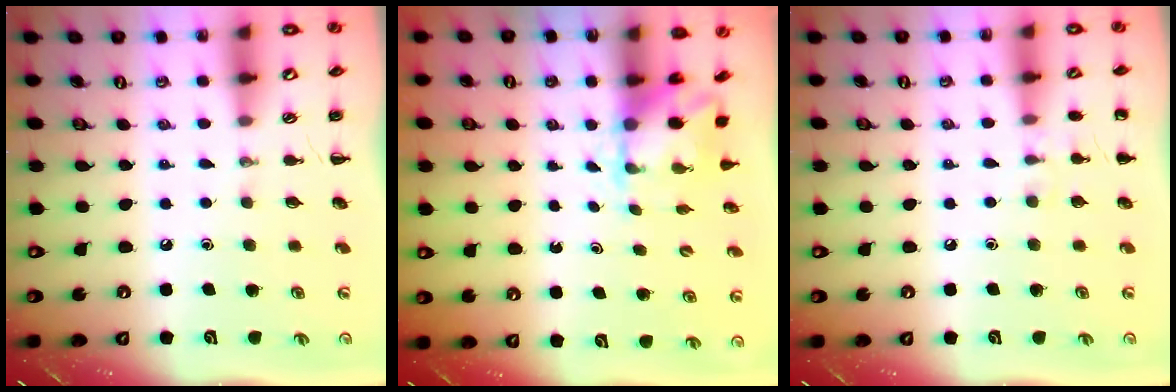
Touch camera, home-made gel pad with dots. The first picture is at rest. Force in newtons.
{"total": 2.1, "press": 2.0, "slide": 0.7}
{"total": 5.8, "press": 5.5, "slide": 1.9}